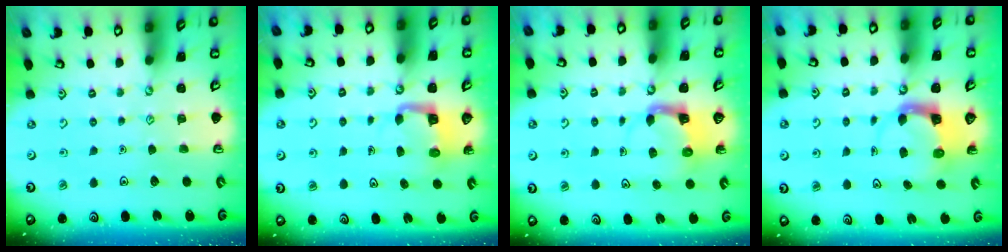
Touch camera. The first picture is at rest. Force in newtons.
{"total": 4.5, "press": 4.5, "slide": 0.1}
{"total": 3.7, "press": 3.6, "slide": 0.6}
{"total": 3.6, "press": 3.5, "slide": 0.5}